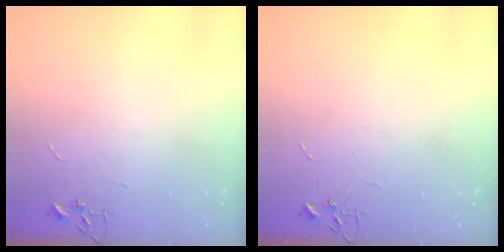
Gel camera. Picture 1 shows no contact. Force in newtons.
{"total": 0.0}